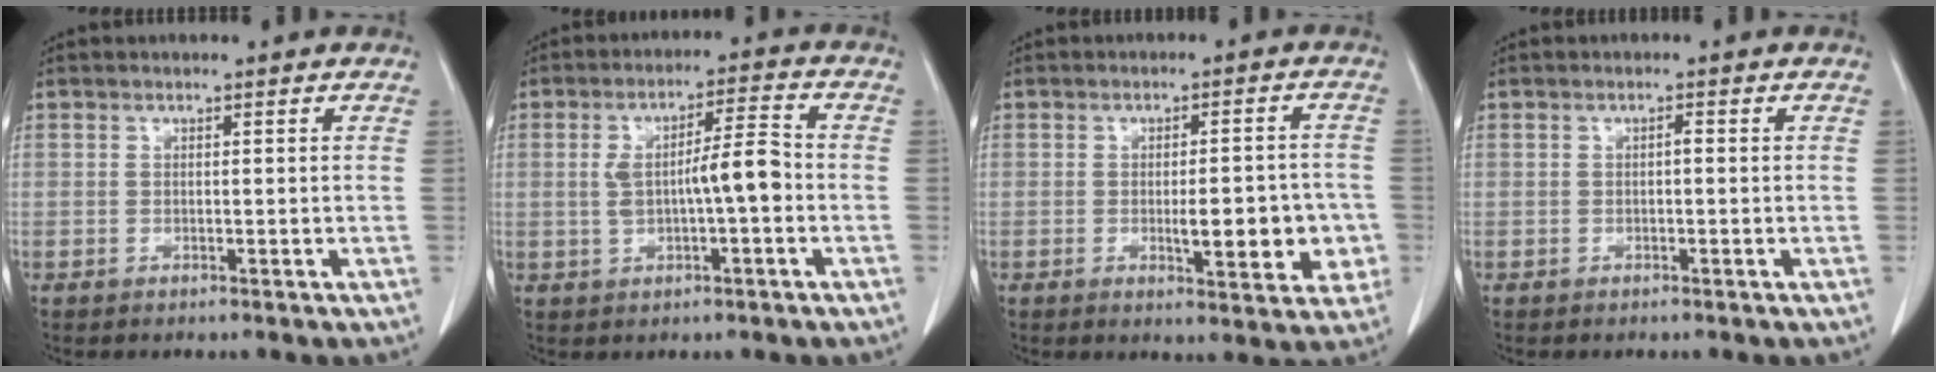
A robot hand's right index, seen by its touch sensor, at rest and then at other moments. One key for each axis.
{"total": 7.5, "fx": -0.7, "fy": 1.4, "fz": 7.4, "tx": -0.134, "ty": 0.017, "tz": -0.010}
{"total": 8.6, "fx": -1.9, "fy": 2.5, "fz": 8.0, "tx": -0.099, "ty": 0.005, "tz": -0.018}
{"total": 0.6, "fx": -0.1, "fy": 0.2, "fz": 0.6, "tx": -0.010, "ty": 0.002, "tz": -0.001}